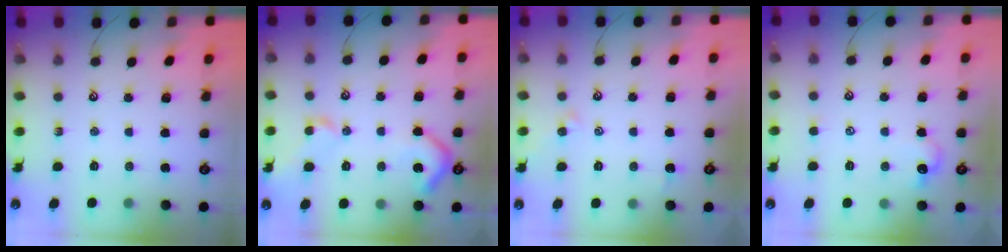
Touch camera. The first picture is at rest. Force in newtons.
{"total": 8.5, "press": 8.4, "slide": 1.3}
{"total": 0.9, "press": 0.8, "slide": 0.5}
{"total": 1.2, "press": 1.0, "slide": 0.7}